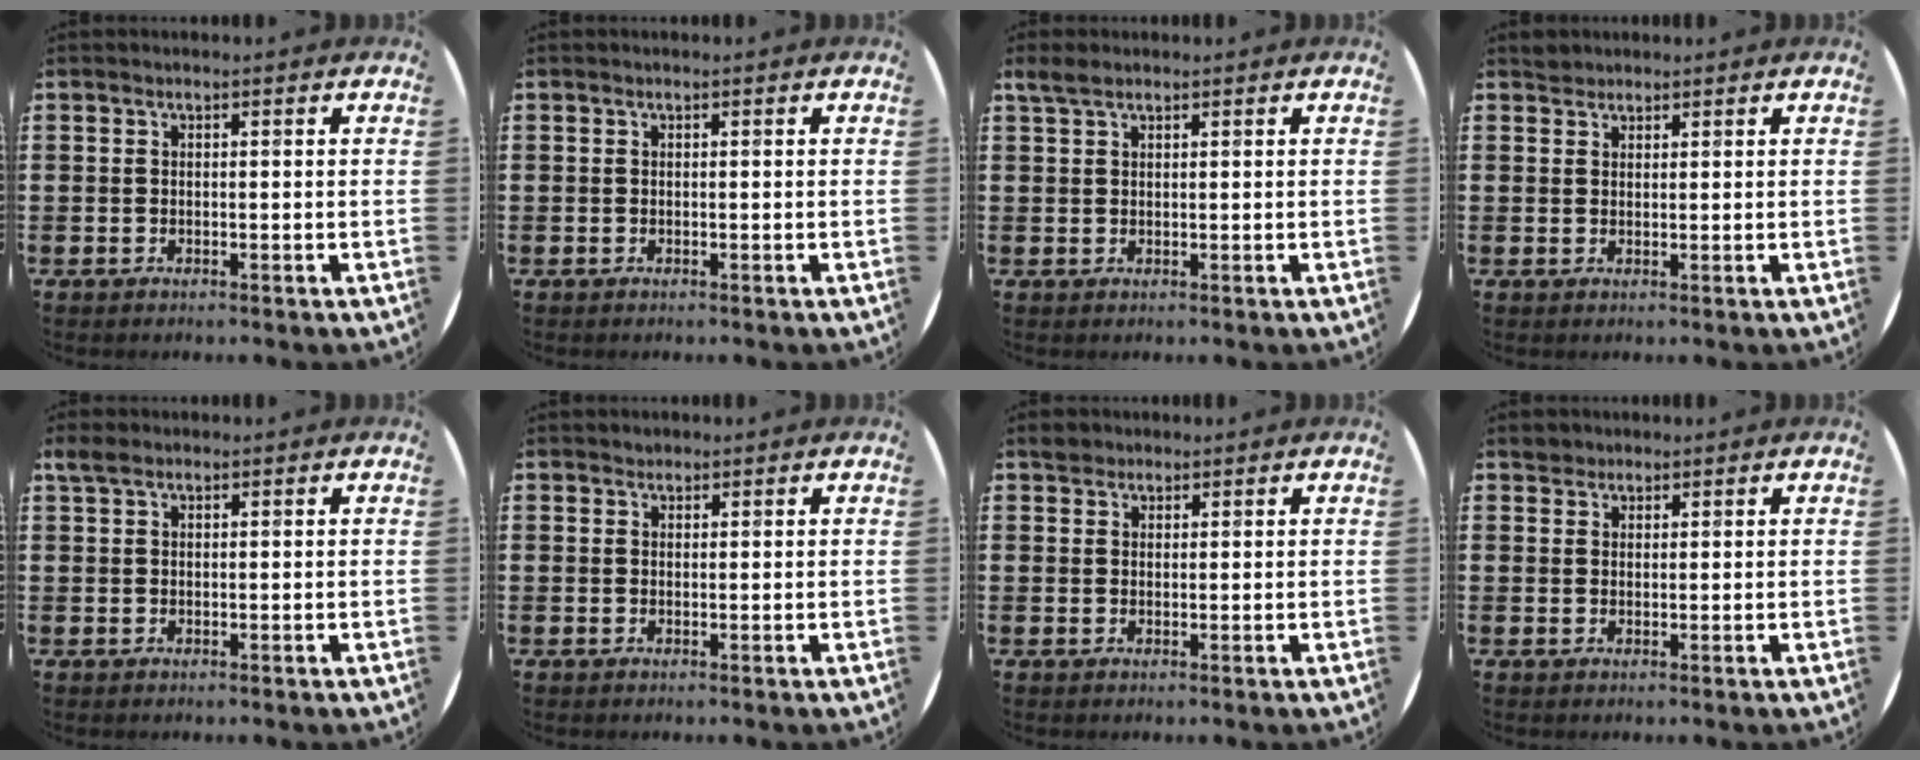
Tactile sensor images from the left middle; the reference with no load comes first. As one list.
[{"total": 0.0}, {"total": 1.9, "force": [1.5, 0.7, 0.9], "torque": [-0.012, 0.002, 0.026]}, {"total": 1.4, "force": [1.3, 0.5, -0.2], "torque": [0.010, 0.000, 0.023]}, {"total": 1.7, "force": [1.2, 0.8, 0.7], "torque": [-0.008, 0.004, 0.020]}, {"total": 0.8, "force": [0.7, 0.3, -0.1], "torque": [0.004, 0.004, 0.014]}, {"total": 1.7, "force": [1.5, 0.8, 0.0], "torque": [0.007, 0.001, 0.027]}, {"total": 1.7, "force": [1.5, 0.7, -0.2], "torque": [0.009, 0.001, 0.029]}]